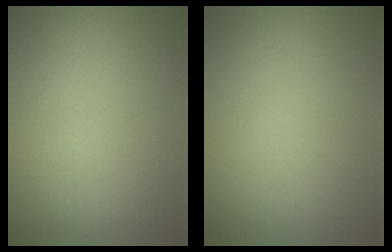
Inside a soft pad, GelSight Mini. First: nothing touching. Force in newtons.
{"total": 0.0}